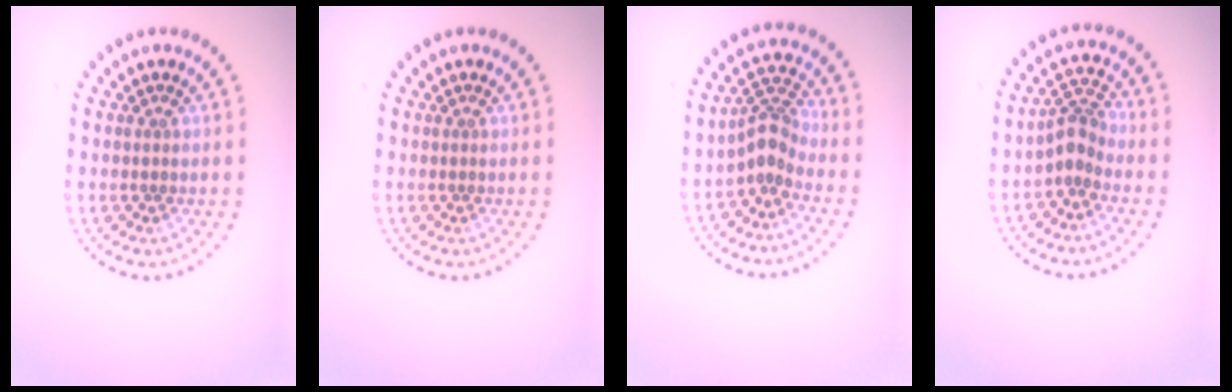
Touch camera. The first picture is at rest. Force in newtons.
{"total": 0.0}
{"total": 2.9, "press": 2.1, "slide": 2.0}
{"total": 2.4, "press": 1.9, "slide": 1.6}